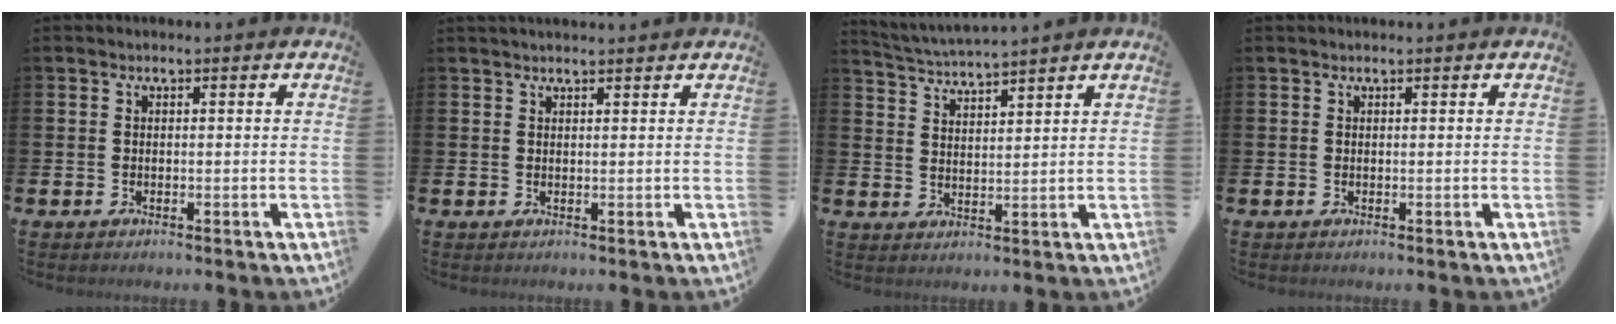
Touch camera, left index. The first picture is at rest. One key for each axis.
{"total": 1.2, "fx": 1.2, "fy": 0.0, "fz": 0.3, "tx": 0.004, "ty": -0.006, "tz": 0.020}
{"total": 3.7, "fx": 3.6, "fy": -0.4, "fz": 0.0, "tx": -0.017, "ty": -0.022, "tz": 0.064}
{"total": 0.0}